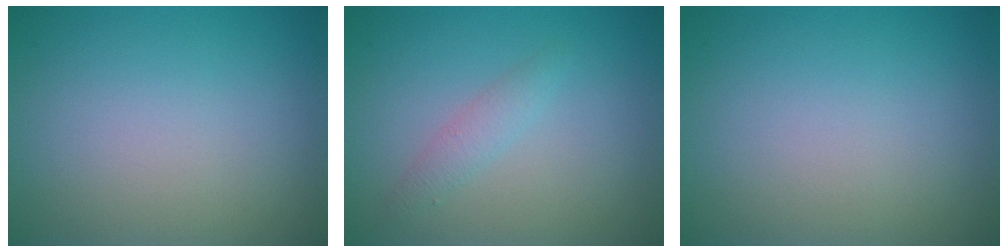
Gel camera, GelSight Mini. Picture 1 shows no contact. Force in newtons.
{"total": 1.4, "press": 1.4, "slide": 0.1}
{"total": 0.0}